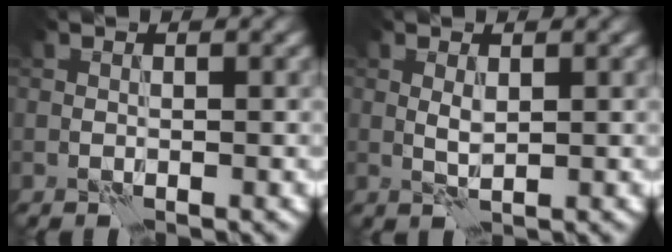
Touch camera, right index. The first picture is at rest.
{"total": 1.1, "force": [0.5, 0.3, 1.0], "torque": [-0.023, 0.002, 0.011]}